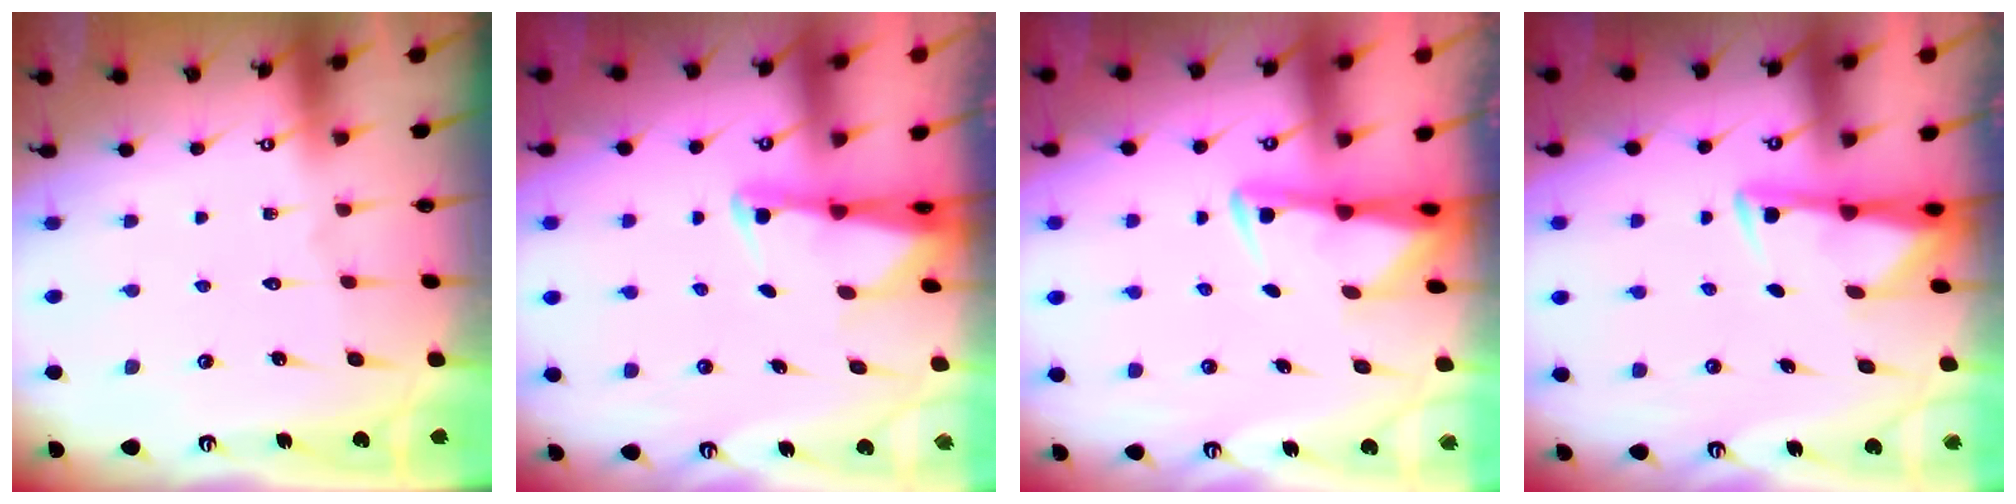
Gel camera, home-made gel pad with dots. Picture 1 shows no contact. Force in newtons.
{"total": 2.6, "press": 2.6, "slide": 0.5}
{"total": 2.9, "press": 2.8, "slide": 0.4}
{"total": 2.8, "press": 2.7, "slide": 0.5}